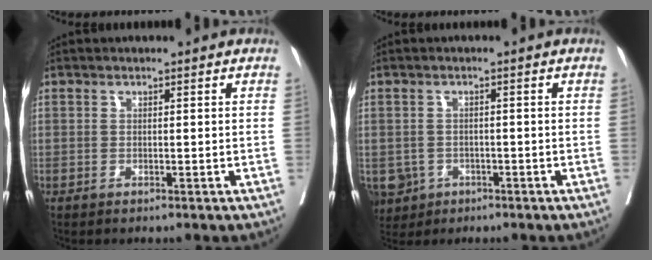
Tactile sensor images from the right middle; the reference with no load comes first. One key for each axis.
{"total": 4.9, "fx": -2.3, "fy": 4.3, "fz": 1.1, "tx": -0.023, "ty": 0.002, "tz": -0.031}